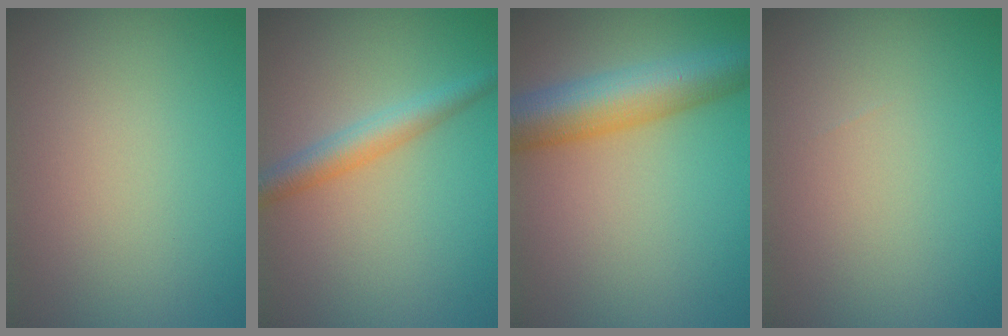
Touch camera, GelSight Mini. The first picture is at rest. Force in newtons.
{"total": 3.1, "press": 3.1, "slide": 0.1}
{"total": 7.8, "press": 7.8, "slide": 0.2}
{"total": 0.0}